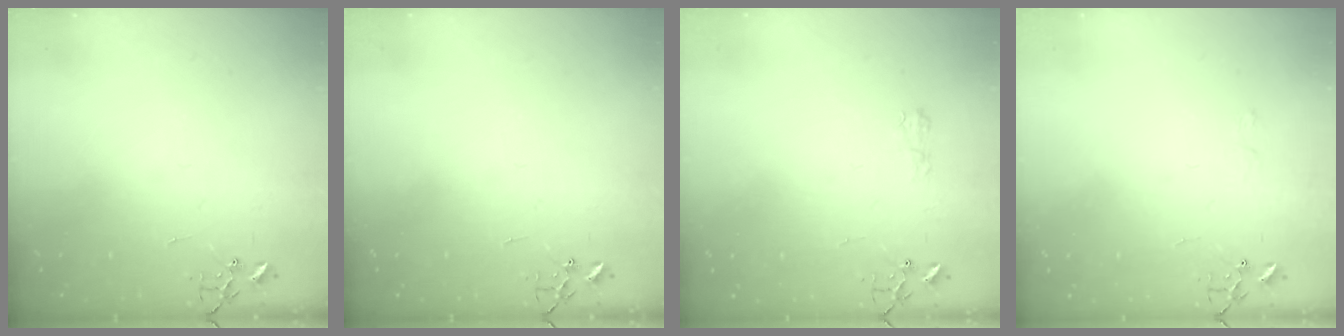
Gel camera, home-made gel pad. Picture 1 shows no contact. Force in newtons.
{"total": 0.0}
{"total": 5.0, "press": 5.0, "slide": 0.6}
{"total": 3.9, "press": 3.9, "slide": 0.5}